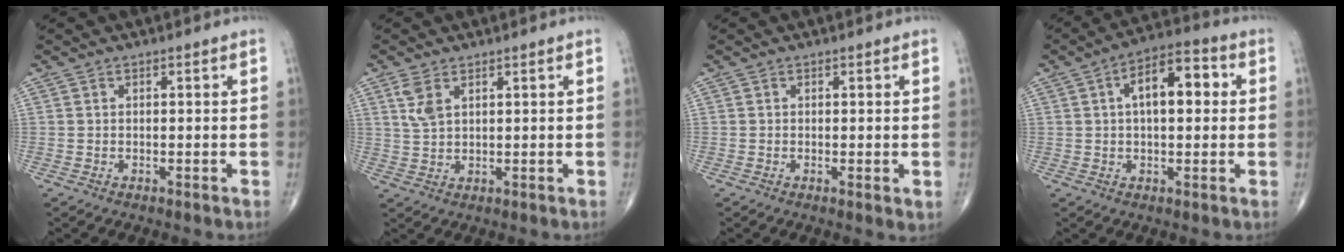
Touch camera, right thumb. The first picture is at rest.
{"total": 4.0, "force": [2.0, 2.0, 2.8], "torque": [-0.062, 0.001, 0.048]}
{"total": 1.5, "force": [0.0, 0.5, 1.4], "torque": [-0.023, -0.007, -0.002]}
{"total": 10.7, "force": [2.0, 5.3, 9.1], "torque": [-0.129, 0.025, 0.023]}